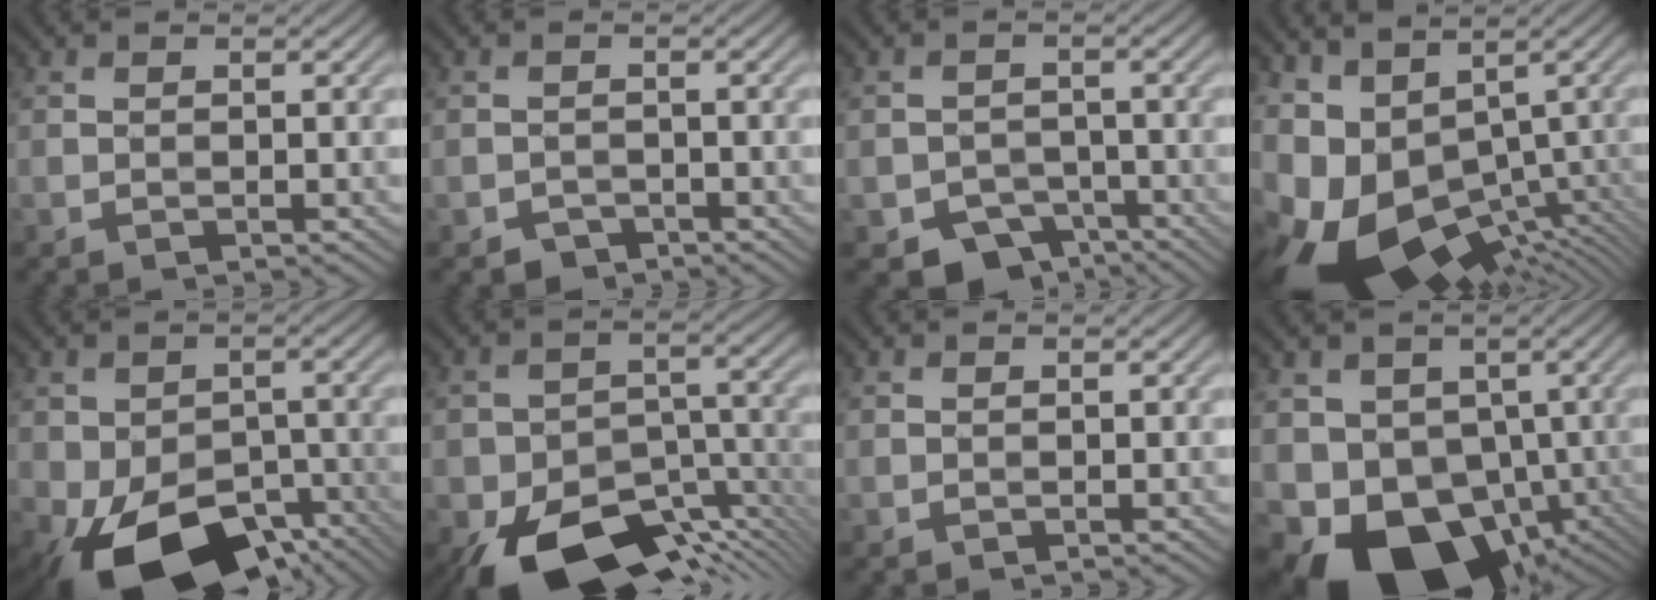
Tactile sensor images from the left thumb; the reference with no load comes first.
{"total": 1.8, "force": [-1.4, 1.0, 0.3], "torque": [-0.001, 0.001, -0.028]}
{"total": 5.6, "force": [-3.7, 3.7, 2.1], "torque": [-0.030, -0.010, -0.063]}
{"total": 12.8, "force": [-3.0, 7.7, 9.8], "torque": [-0.230, -0.015, -0.029]}
{"total": 14.9, "force": [-8.5, 8.2, 9.1], "torque": [-0.149, -0.046, -0.129]}
{"total": 15.0, "force": [-9.2, 7.5, 9.2], "torque": [-0.162, -0.022, -0.150]}
{"total": 0.0}
{"total": 13.7, "force": [-3.5, 10.9, 7.6], "torque": [-0.126, -0.030, -0.051]}